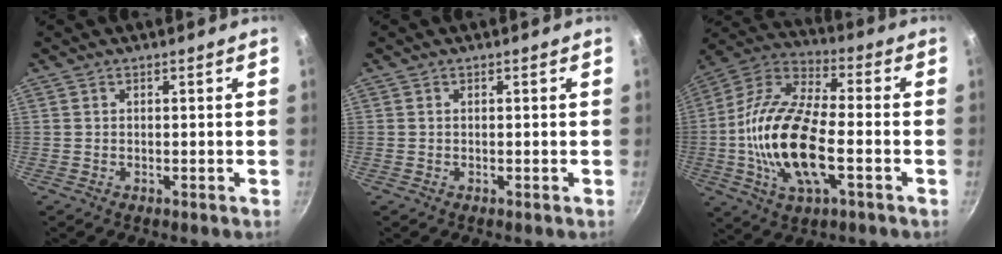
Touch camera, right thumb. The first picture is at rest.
{"total": 0.0}
{"total": 20.2, "force": [-3.7, 8.8, 17.8], "torque": [-0.343, 0.028, -0.088]}